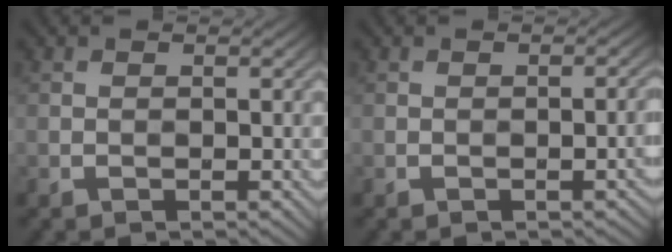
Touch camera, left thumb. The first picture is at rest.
{"total": 2.3, "force": [-1.2, 0.5, 1.9], "torque": [-0.011, 0.007, -0.015]}